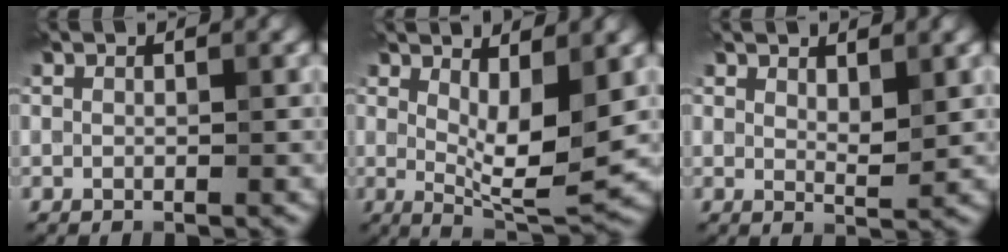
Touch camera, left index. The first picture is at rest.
{"total": 6.3, "force": [1.1, 1.9, 5.9], "torque": [-0.098, -0.017, 0.024]}
{"total": 2.0, "force": [1.3, 0.7, 1.4], "torque": [-0.027, -0.003, 0.023]}